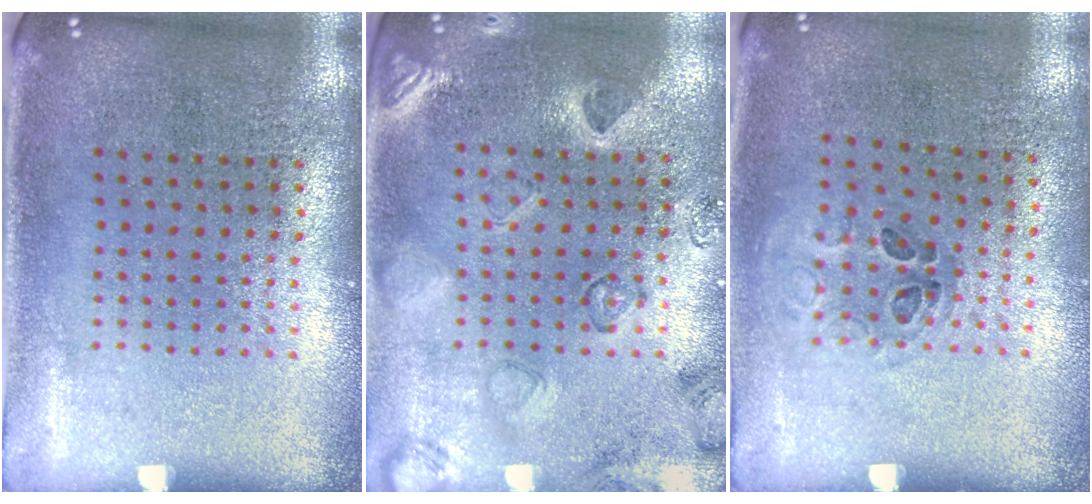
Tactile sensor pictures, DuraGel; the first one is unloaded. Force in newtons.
{"total": 2.3, "press": 2.0, "slide": 1.1}
{"total": 0.9, "press": 0.6, "slide": 0.7}